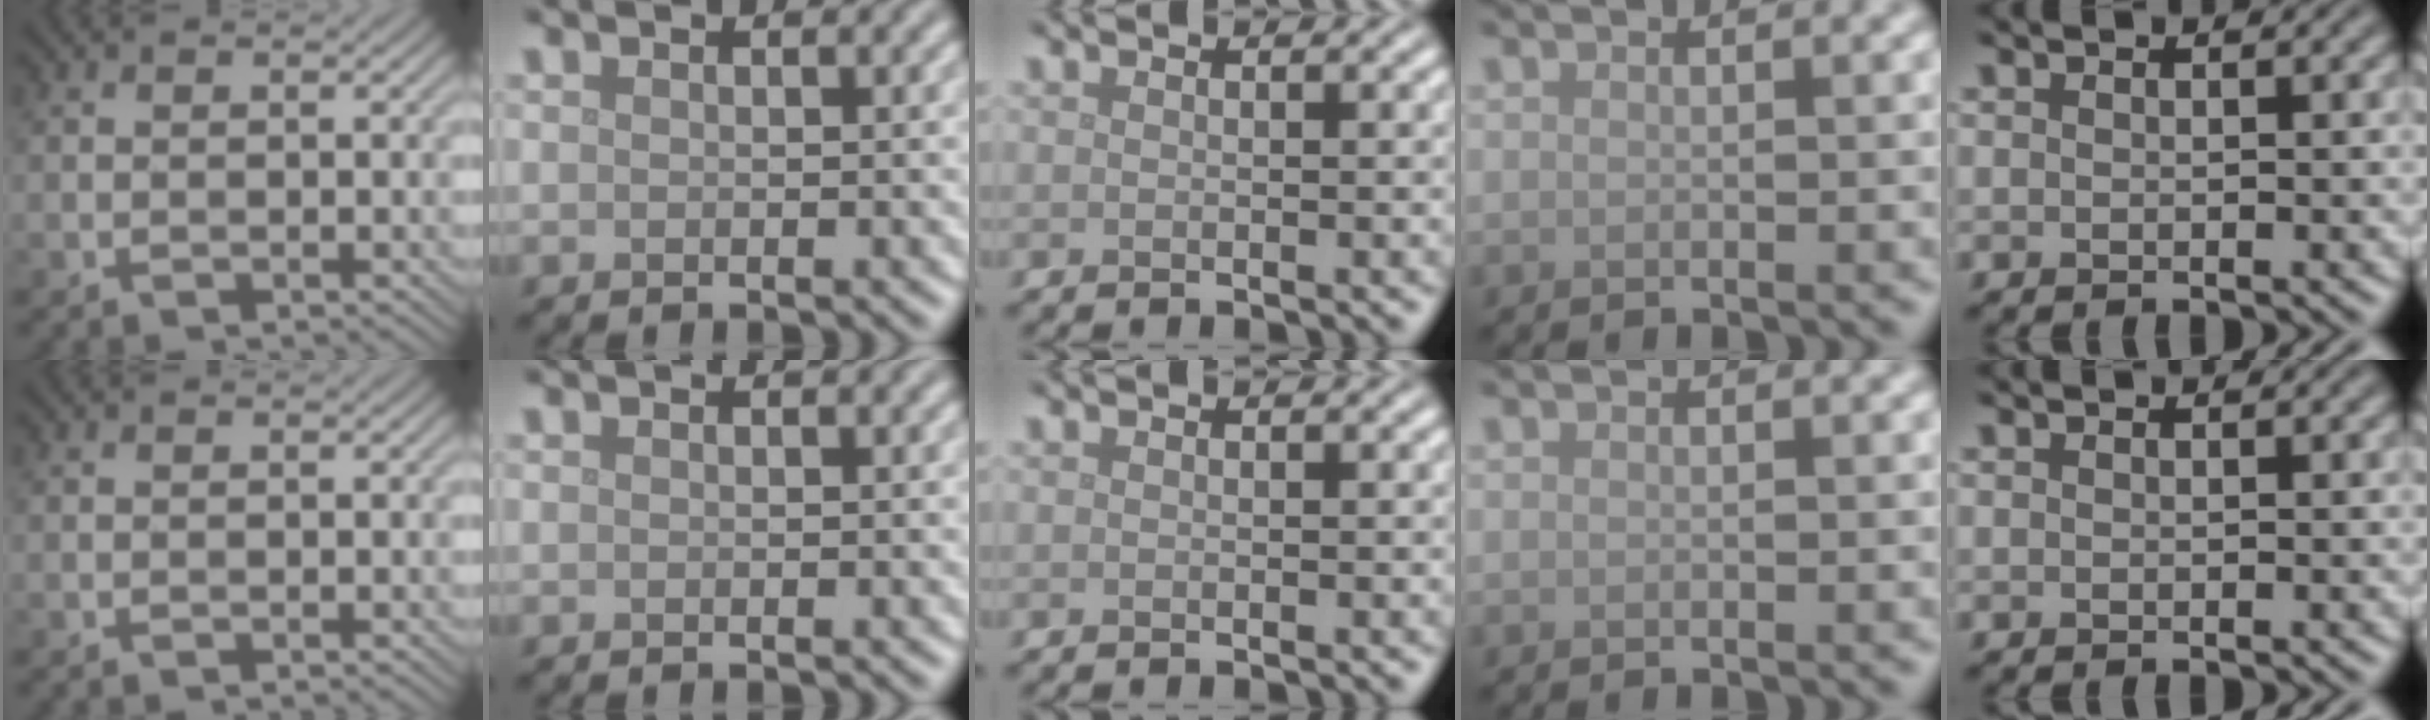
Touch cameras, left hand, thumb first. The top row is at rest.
{}